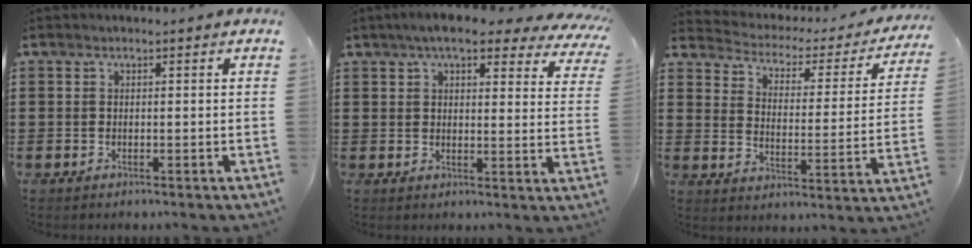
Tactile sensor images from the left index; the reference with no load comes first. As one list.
[{"total": 6.9, "force": [5.6, 1.4, 3.8], "torque": [-0.075, -0.014, 0.098]}, {"total": 2.3, "force": [2.0, 0.9, 0.4], "torque": [-0.028, -0.020, 0.023]}]